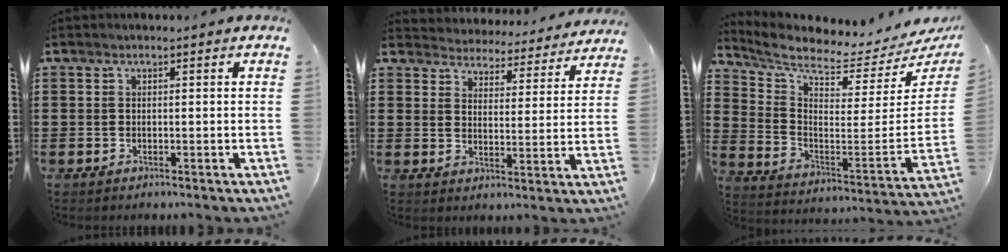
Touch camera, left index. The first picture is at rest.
{"total": 4.4, "force": [4.4, 0.0, -0.5], "torque": [-0.009, -0.045, 0.071]}
{"total": 4.9, "force": [4.3, 0.3, 2.4], "torque": [-0.073, -0.061, 0.066]}